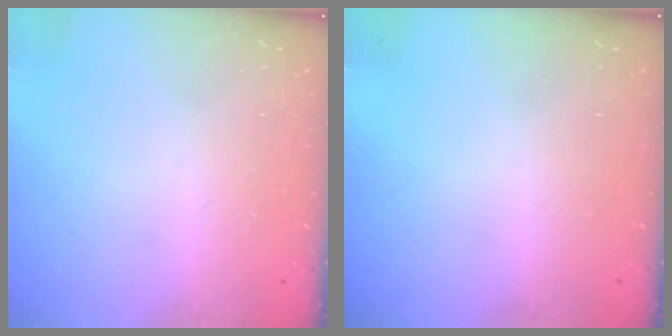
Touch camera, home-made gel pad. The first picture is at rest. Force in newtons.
{"total": 0.0}